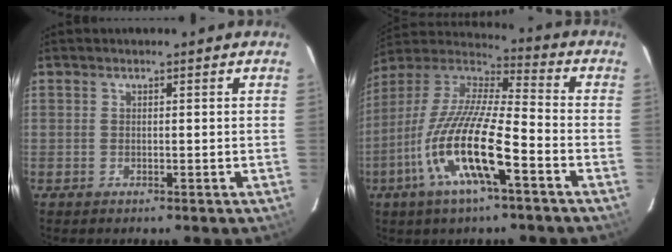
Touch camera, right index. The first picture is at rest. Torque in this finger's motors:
{"motor_torque": [1.31, -0.83, 1.05, 0.21]}